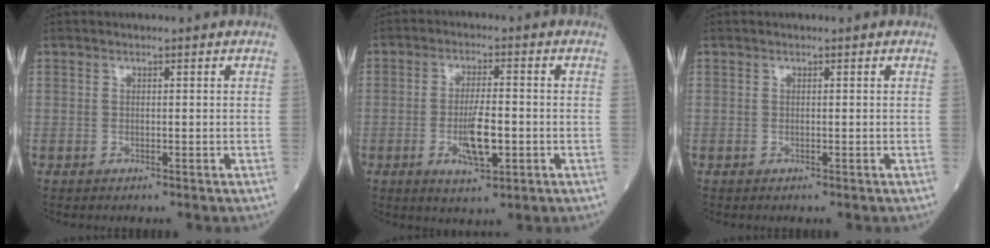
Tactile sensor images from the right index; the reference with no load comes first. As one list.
[{"total": 6.6, "force": [-1.7, 1.6, 6.2], "torque": [-0.118, -0.007, -0.027]}, {"total": 0.0}]